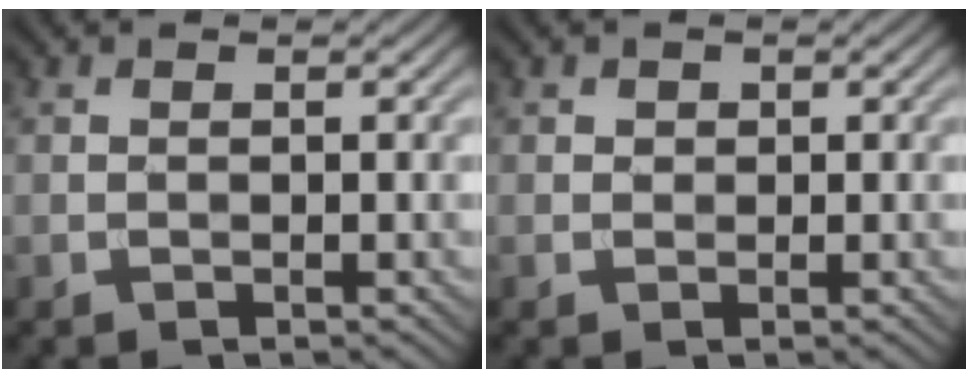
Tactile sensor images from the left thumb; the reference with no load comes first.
{"total": 0.7, "force": [0.3, 0.7, 0.1], "torque": [-0.001, -0.002, 0.003]}